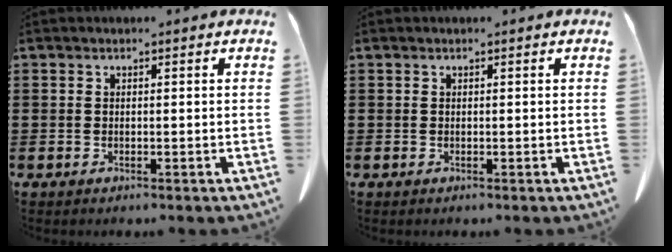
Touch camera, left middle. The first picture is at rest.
{"total": 0.0}